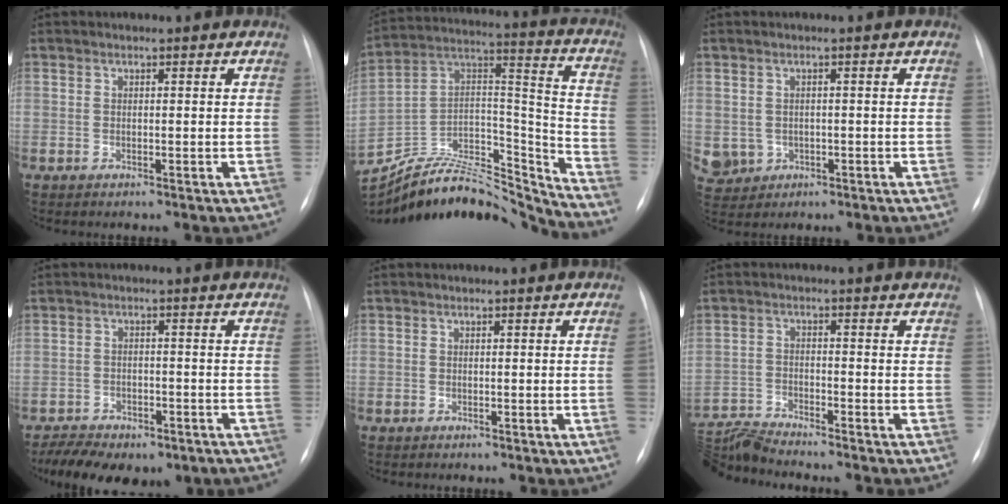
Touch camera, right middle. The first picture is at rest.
{"total": 26.0, "force": [-24.7, 4.7, 6.8], "torque": [-0.147, 0.032, -0.396]}
{"total": 5.7, "force": [-1.5, 5.4, 1.3], "torque": [-0.035, 0.003, -0.011]}
{"total": 13.2, "force": [-9.4, 6.4, 6.5], "torque": [-0.122, 0.007, -0.126]}
{"total": 1.1, "force": [-0.4, -0.3, 1.0], "torque": [-0.017, 0.004, -0.008]}
{"total": 6.8, "force": [-6.6, -1.8, 0.3], "torque": [-0.014, -0.008, -0.128]}